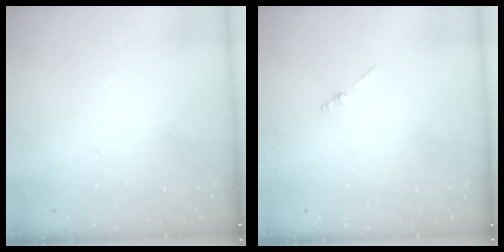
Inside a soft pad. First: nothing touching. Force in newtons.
{"total": 0.8, "press": 0.8, "slide": 0.2}